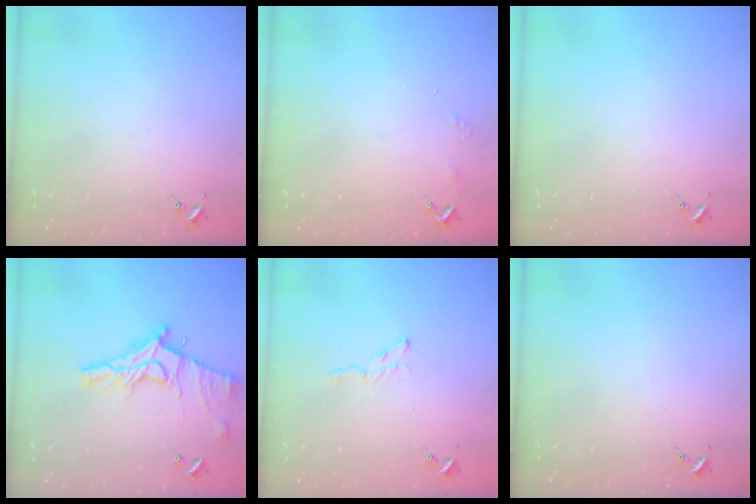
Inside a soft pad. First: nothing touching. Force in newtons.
{"total": 2.9, "press": 2.8, "slide": 0.3}
{"total": 0.0}
{"total": 15.6, "press": 15.5, "slide": 1.6}
{"total": 3.9, "press": 3.8, "slide": 0.5}
{"total": 0.0}